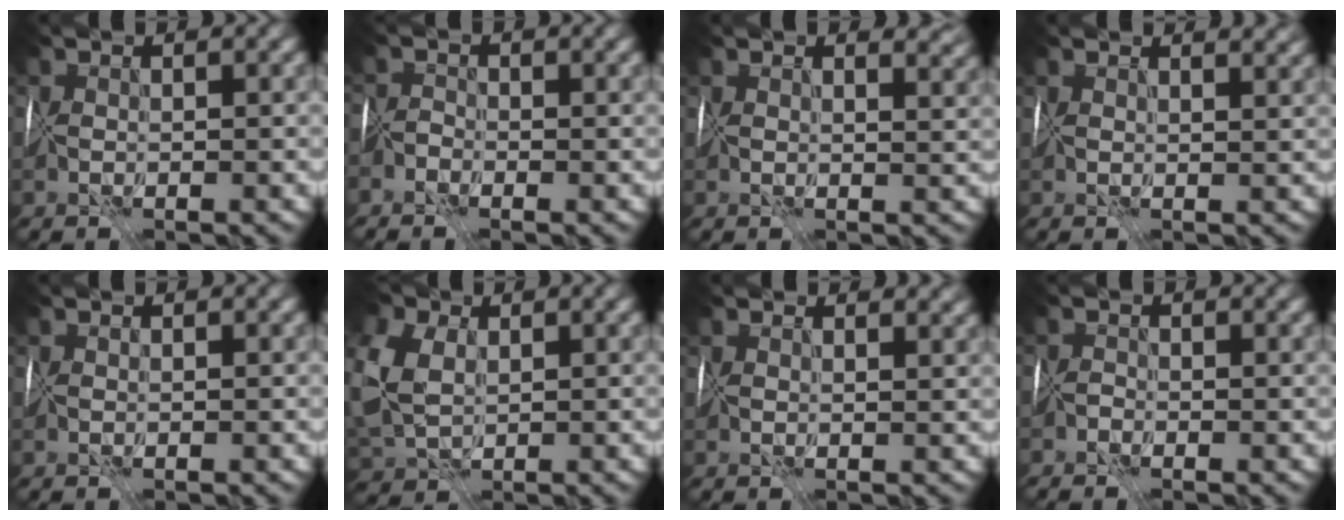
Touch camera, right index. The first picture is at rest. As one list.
[{"total": 1.0, "force": [-1.0, -0.2, 0.0], "torque": [0.002, 0.006, -0.026]}, {"total": 5.0, "force": [2.7, 2.7, 3.2], "torque": [-0.037, 0.007, 0.046]}, {"total": 4.5, "force": [2.9, 2.1, 2.7], "torque": [-0.032, 0.012, 0.048]}, {"total": 0.0}, {"total": 7.6, "force": [1.5, 5.7, 4.9], "torque": [-0.129, 0.006, 0.030]}, {"total": 3.1, "force": [1.9, 1.9, 1.6], "torque": [-0.022, 0.004, 0.031]}, {"total": 1.0, "force": [-0.5, -0.8, -0.5], "torque": [0.007, 0.006, -0.012]}]